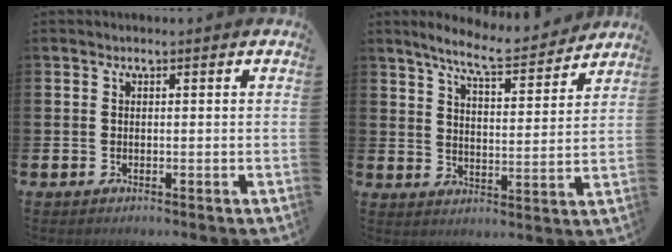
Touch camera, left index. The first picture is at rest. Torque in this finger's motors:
{"motor_torque": [0.32, -0.52, 0.32, 0.11]}